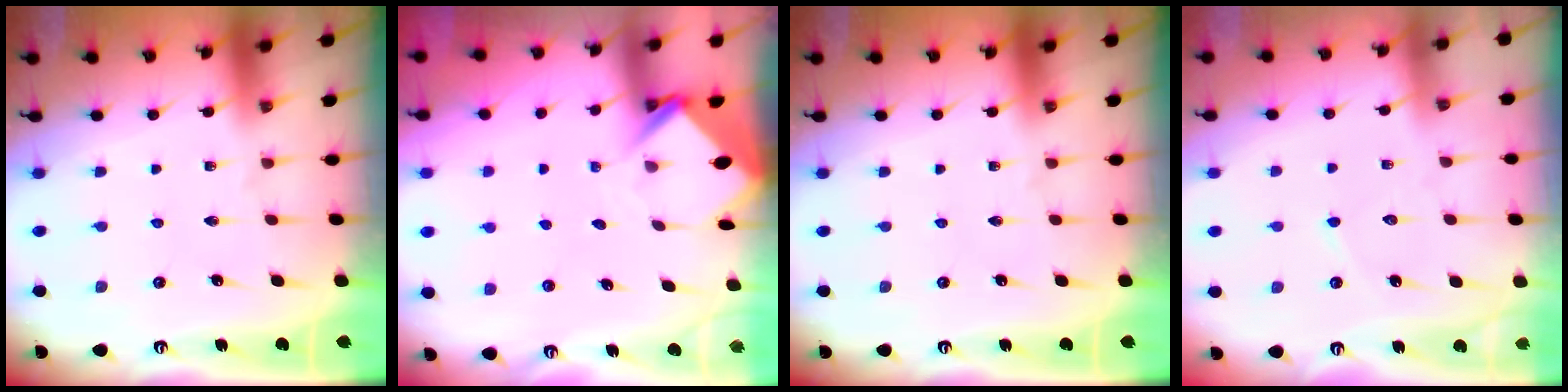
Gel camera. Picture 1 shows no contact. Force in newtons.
{"total": 4.0, "press": 4.0, "slide": 0.2}
{"total": 0.0}
{"total": 3.1, "press": 3.1, "slide": 0.2}